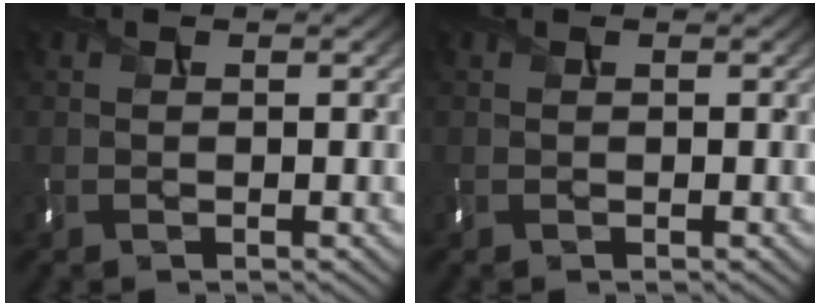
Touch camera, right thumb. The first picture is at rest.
{"total": 0.0}